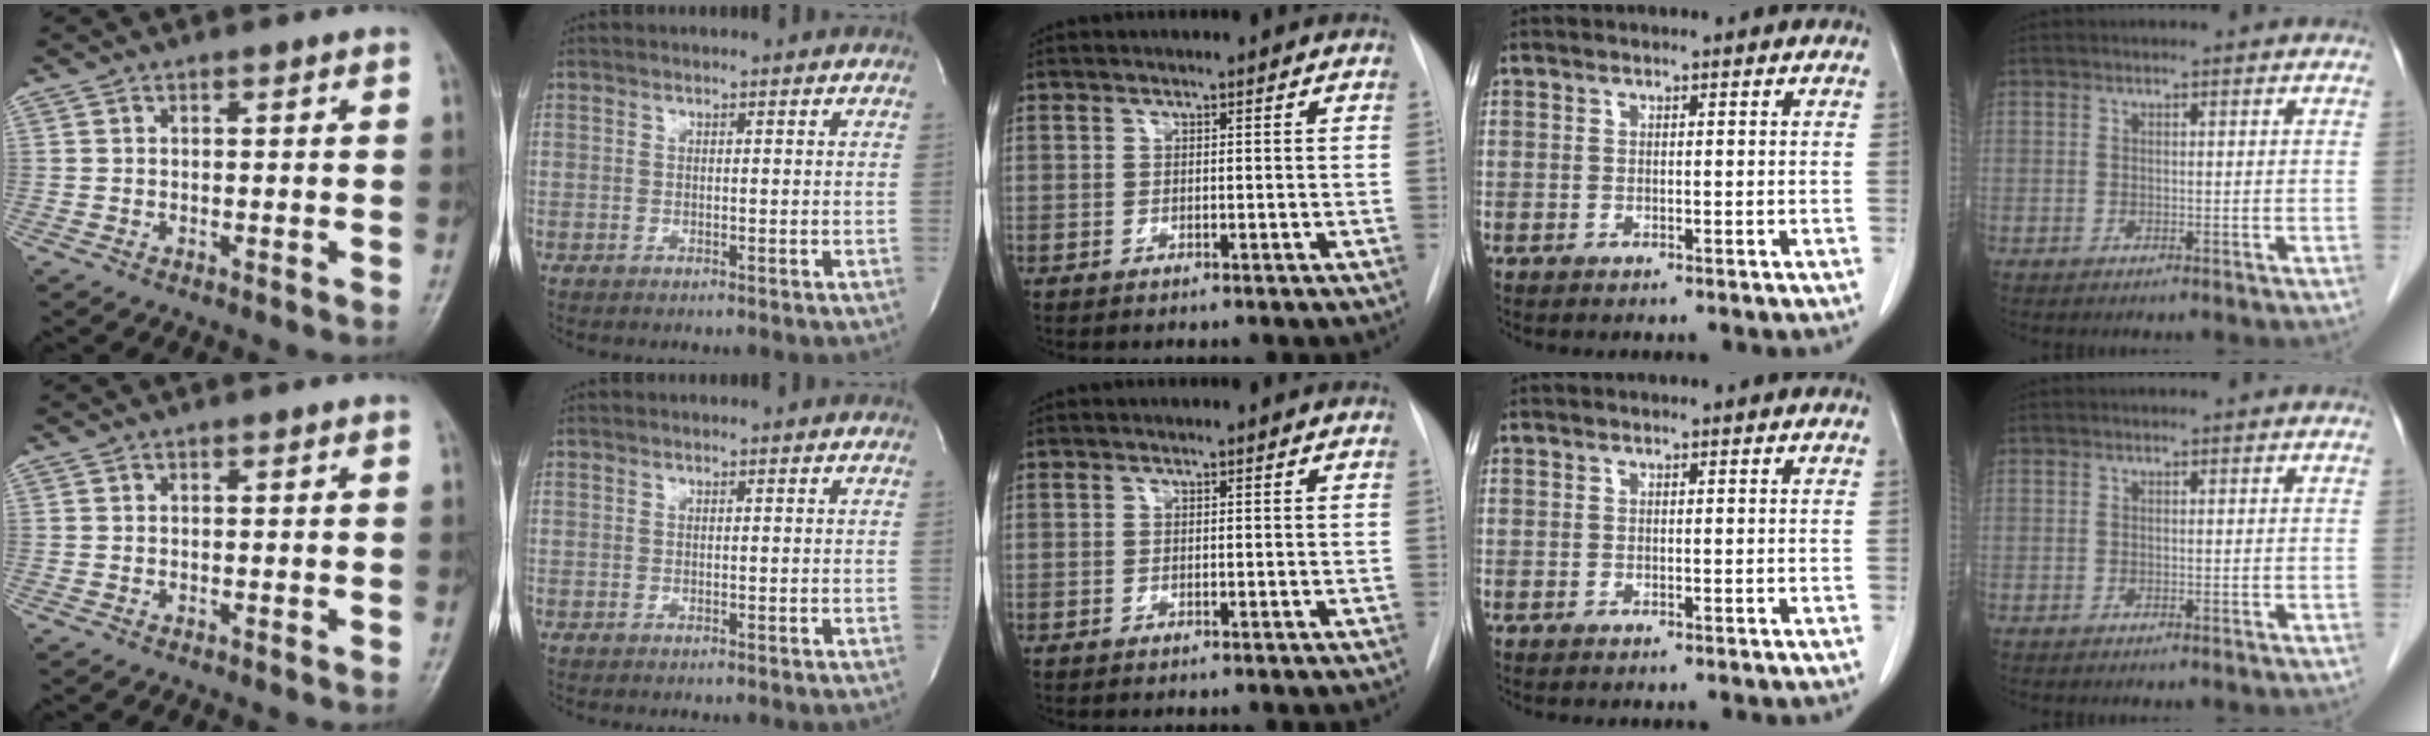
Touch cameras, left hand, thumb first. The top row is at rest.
{}